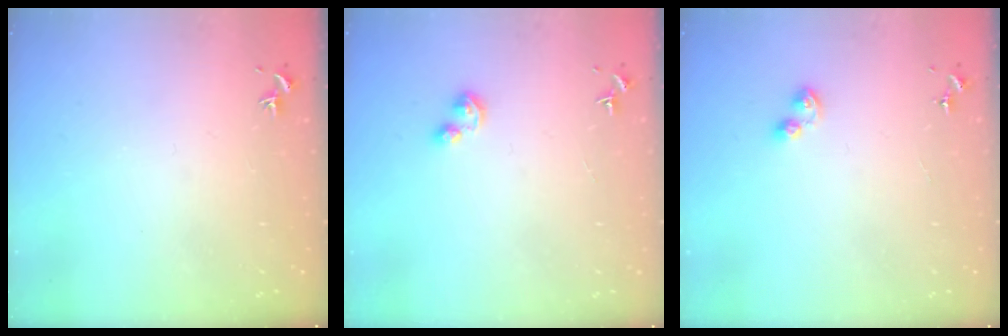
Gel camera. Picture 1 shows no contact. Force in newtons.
{"total": 4.0, "press": 3.9, "slide": 0.8}
{"total": 4.5, "press": 4.4, "slide": 0.4}